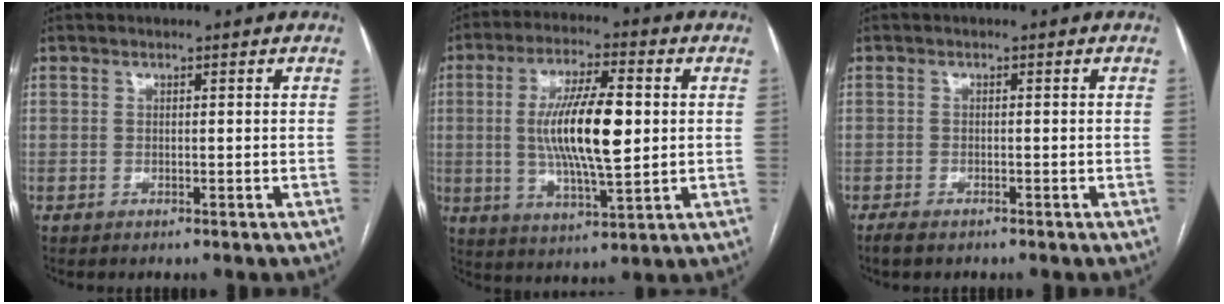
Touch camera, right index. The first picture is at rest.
{"total": 13.5, "force": [1.0, 2.7, 13.2], "torque": [-0.243, 0.004, 0.017]}
{"total": 2.2, "force": [-1.7, 0.6, 1.4], "torque": [-0.024, -0.005, -0.025]}